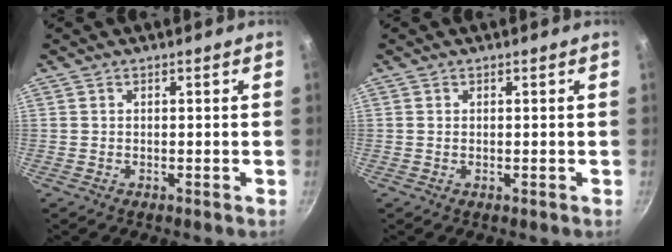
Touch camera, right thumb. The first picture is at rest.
{"total": 0.0}